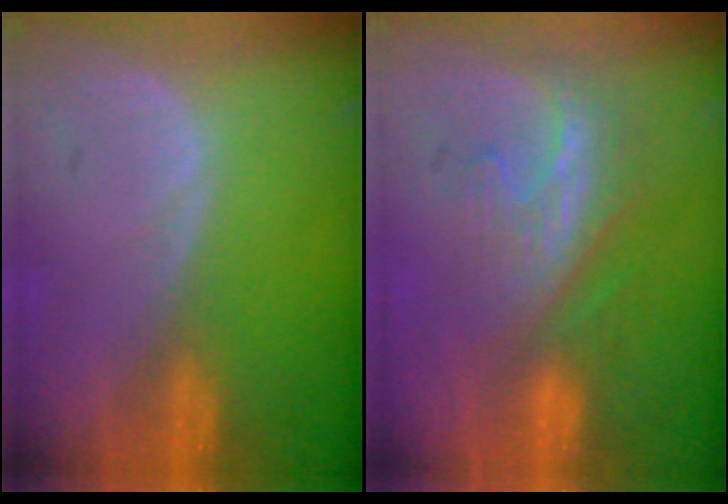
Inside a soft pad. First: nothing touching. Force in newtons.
{"total": 8.4, "press": 7.2, "slide": 4.3}